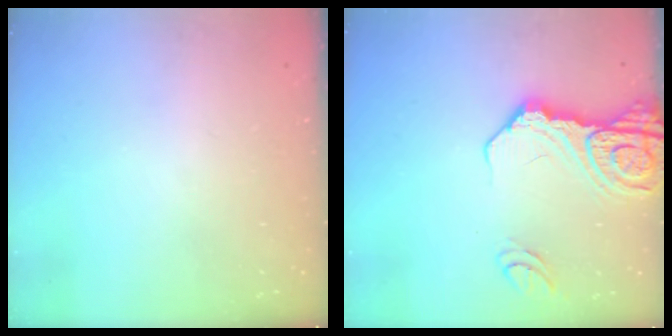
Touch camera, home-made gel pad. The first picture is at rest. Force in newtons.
{"total": 16.1, "press": 16.0, "slide": 1.8}